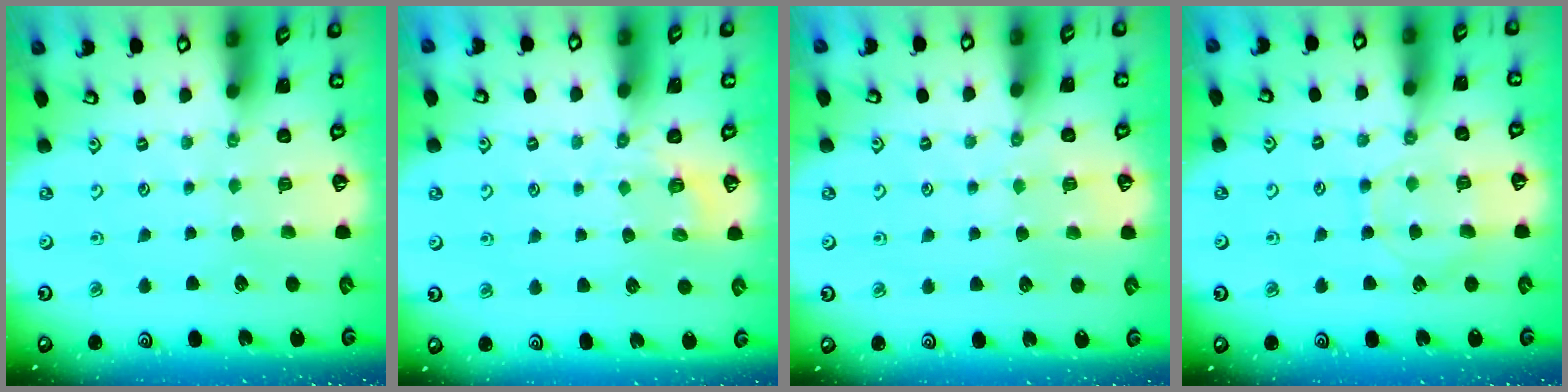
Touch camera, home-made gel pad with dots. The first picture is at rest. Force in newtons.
{"total": 2.3, "press": 1.5, "slide": 1.7}
{"total": 5.3, "press": 5.3, "slide": 0.7}
{"total": 8.8, "press": 8.8, "slide": 0.9}